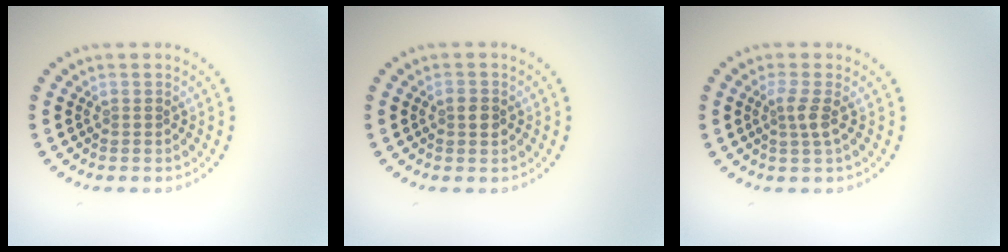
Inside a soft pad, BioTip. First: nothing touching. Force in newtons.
{"total": 1.3, "press": 1.3, "slide": 0.0}
{"total": 1.8, "press": 1.3, "slide": 1.3}